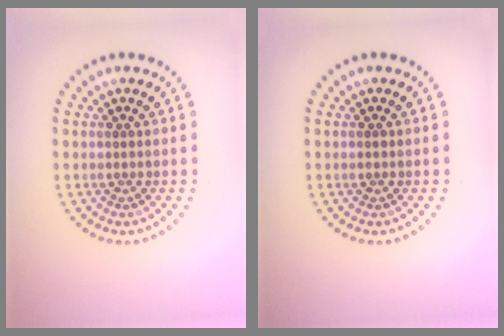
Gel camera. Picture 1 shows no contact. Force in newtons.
{"total": 0.6, "press": 0.6, "slide": 0.1}